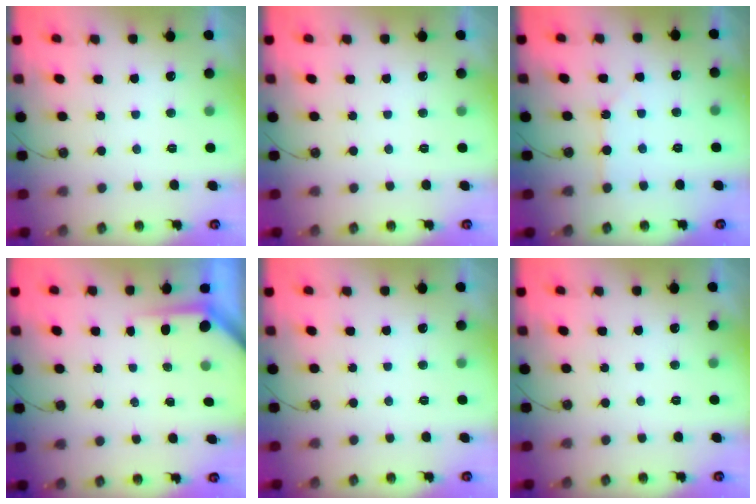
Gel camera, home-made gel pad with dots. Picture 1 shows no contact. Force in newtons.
{"total": 0.0}
{"total": 1.2, "press": 1.2, "slide": 0.2}
{"total": 3.4, "press": 3.4, "slide": 0.3}
{"total": 0.0}
{"total": 0.0}